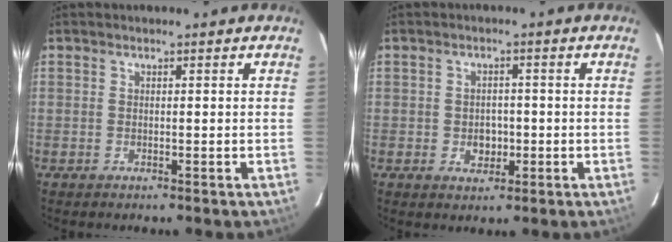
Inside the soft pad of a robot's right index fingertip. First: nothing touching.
{"total": 3.7, "force": [-0.8, 3.1, 1.9], "torque": [-0.035, 0.005, -0.006]}